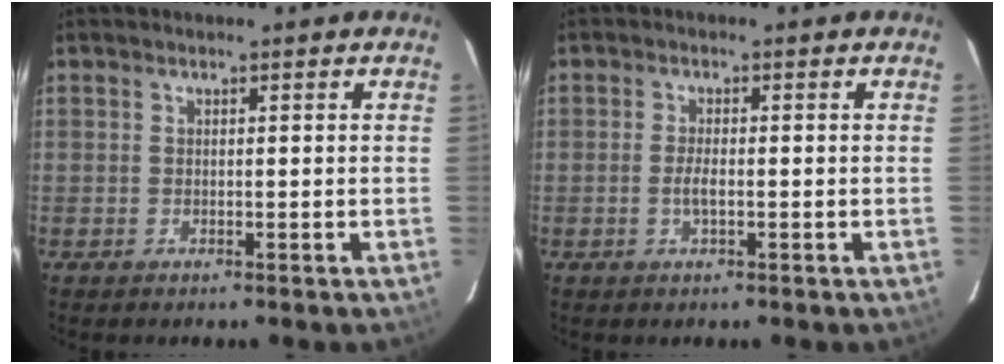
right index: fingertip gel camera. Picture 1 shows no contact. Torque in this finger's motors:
{"motor_torque": [0.35, -0.12, 0.22, 0.06]}